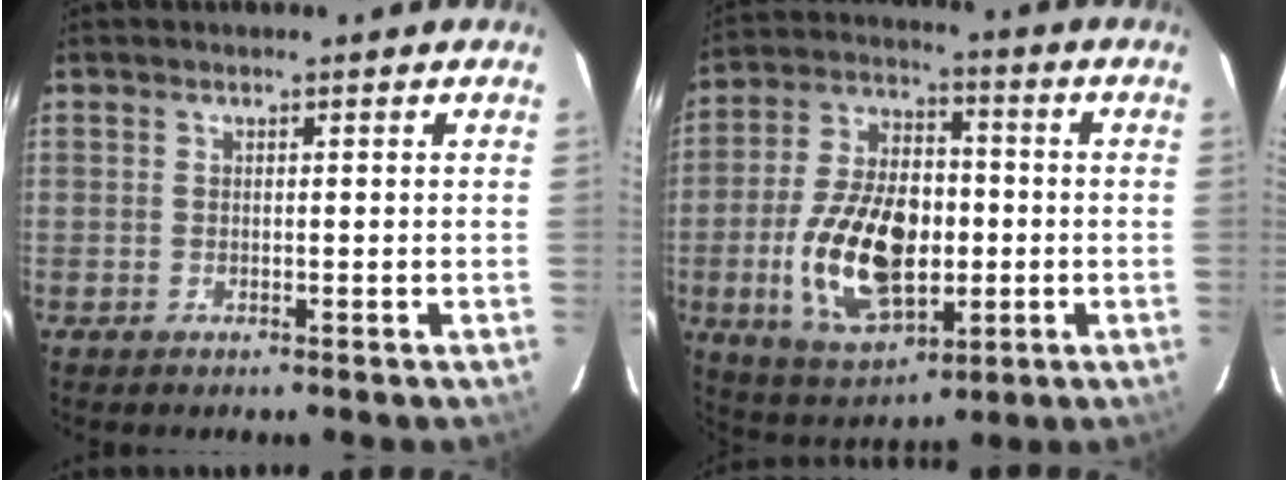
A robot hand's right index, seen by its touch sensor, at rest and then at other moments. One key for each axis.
{"total": 18.8, "fx": -3.5, "fy": 10.9, "fz": 14.9, "tx": -0.304, "ty": 0.008, "tz": -0.044}